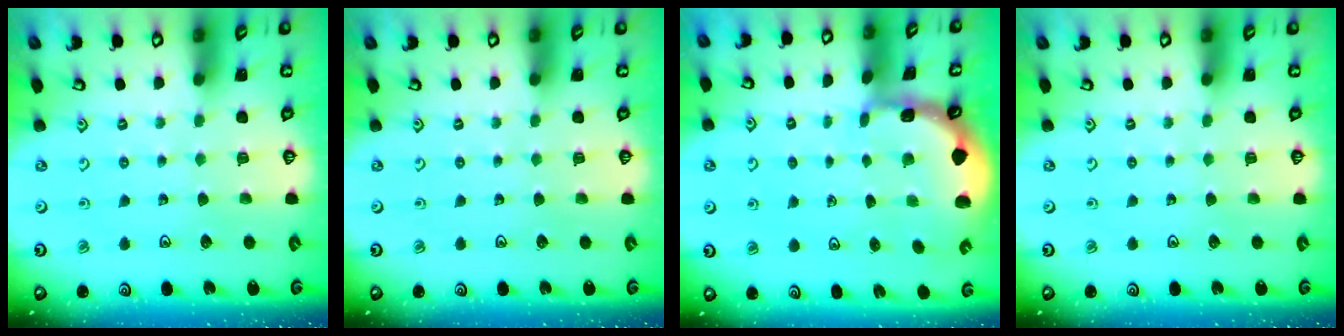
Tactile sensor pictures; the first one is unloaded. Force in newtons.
{"total": 0.0}
{"total": 1.3, "press": 1.3, "slide": 0.2}
{"total": 0.0}